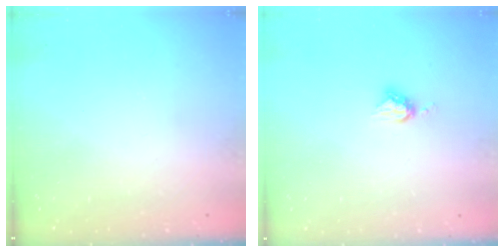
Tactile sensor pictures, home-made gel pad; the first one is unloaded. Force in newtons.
{"total": 5.1, "press": 5.1, "slide": 0.0}